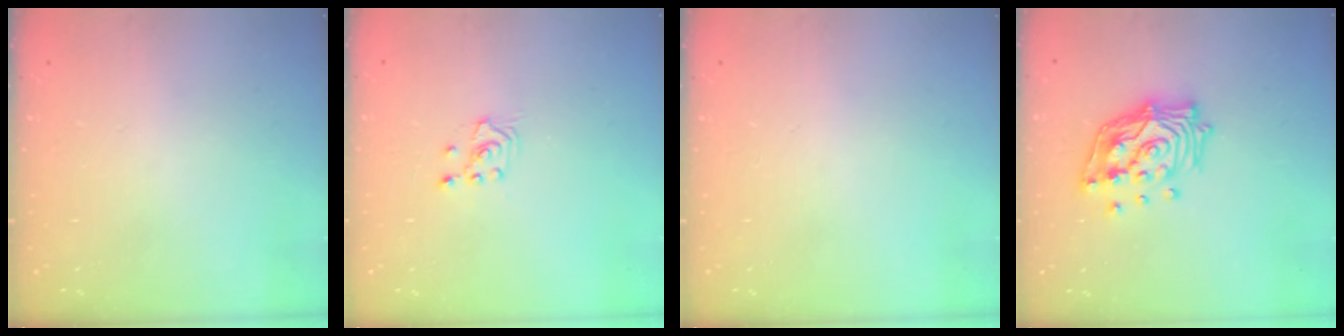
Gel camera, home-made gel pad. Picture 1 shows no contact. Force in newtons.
{"total": 2.5, "press": 2.4, "slide": 0.9}
{"total": 0.0}
{"total": 18.2, "press": 18.0, "slide": 2.7}